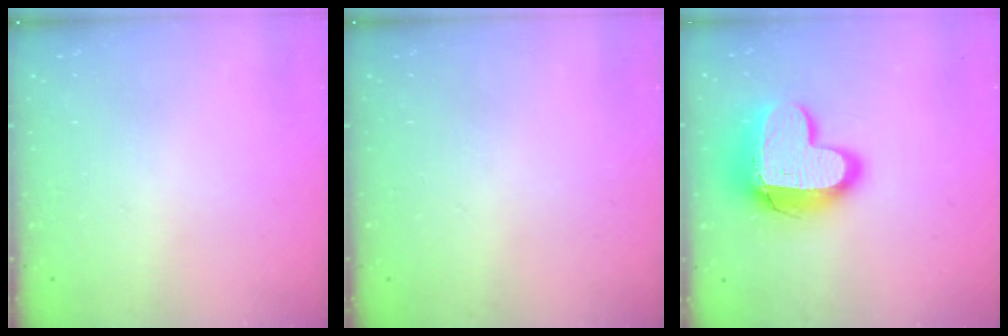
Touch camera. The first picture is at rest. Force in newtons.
{"total": 0.0}
{"total": 16.2, "press": 16.2, "slide": 1.4}